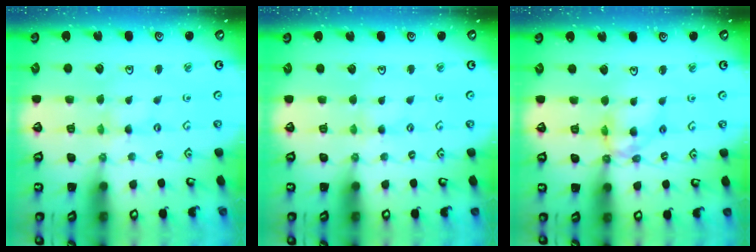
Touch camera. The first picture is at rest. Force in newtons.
{"total": 1.7, "press": 1.6, "slide": 0.3}
{"total": 11.2, "press": 11.2, "slide": 1.1}